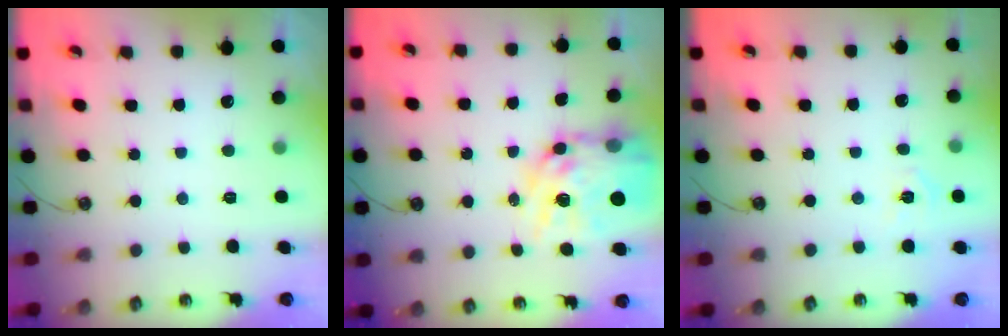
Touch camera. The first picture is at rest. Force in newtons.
{"total": 17.1, "press": 17.0, "slide": 1.5}
{"total": 2.9, "press": 2.9, "slide": 0.4}